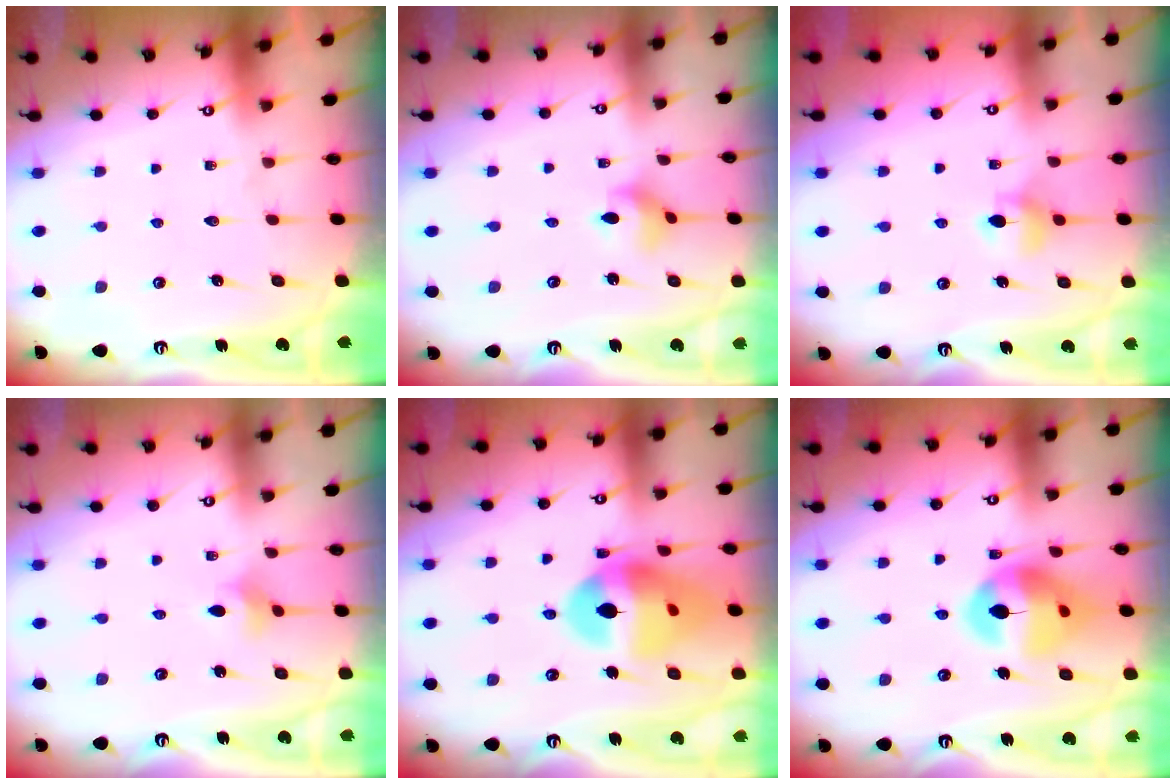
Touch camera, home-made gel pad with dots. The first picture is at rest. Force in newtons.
{"total": 3.5, "press": 3.4, "slide": 0.8}
{"total": 6.1, "press": 6.1, "slide": 0.7}
{"total": 3.1, "press": 3.1, "slide": 0.5}
{"total": 18.0, "press": 17.9, "slide": 2.0}
{"total": 14.3, "press": 14.2, "slide": 2.0}